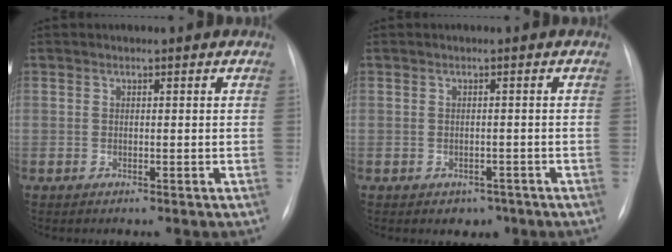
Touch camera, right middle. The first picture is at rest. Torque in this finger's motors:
{"motor_torque": [0.36, -0.28, 0.15, 0.01]}